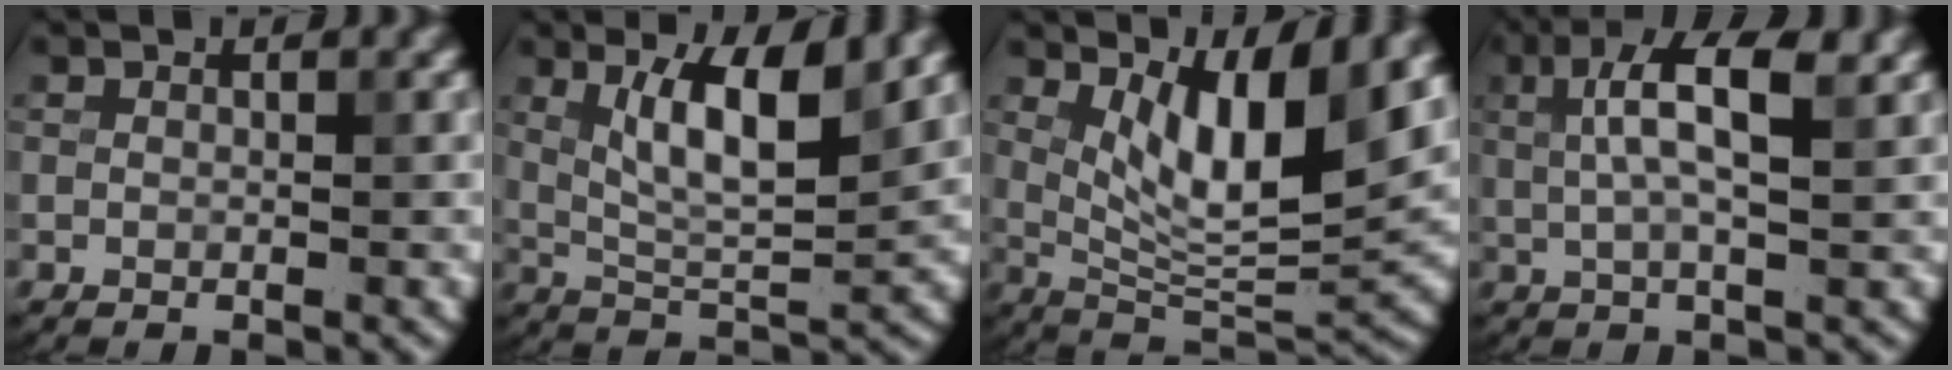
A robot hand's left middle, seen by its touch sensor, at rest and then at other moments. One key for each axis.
{"total": 6.8, "fx": 2.6, "fy": 1.8, "fz": 6.1, "tx": -0.106, "ty": -0.005, "tz": 0.048}
{"total": 8.4, "fx": 3.3, "fy": 2.3, "fz": 7.4, "tx": -0.120, "ty": -0.017, "tz": 0.064}
{"total": 5.6, "fx": 1.8, "fy": 1.4, "fz": 5.2, "tx": -0.091, "ty": 0.007, "tz": 0.029}